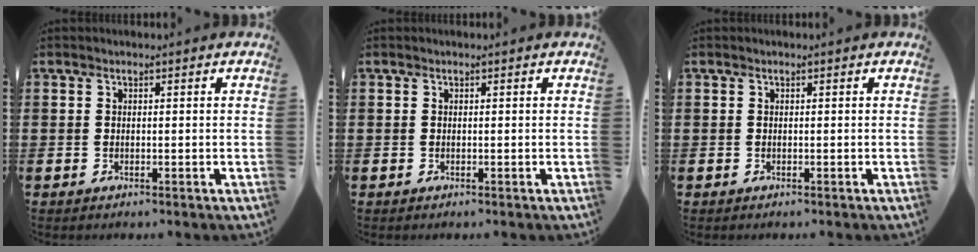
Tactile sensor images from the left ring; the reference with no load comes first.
{"total": 0.0}
{"total": 0.0}